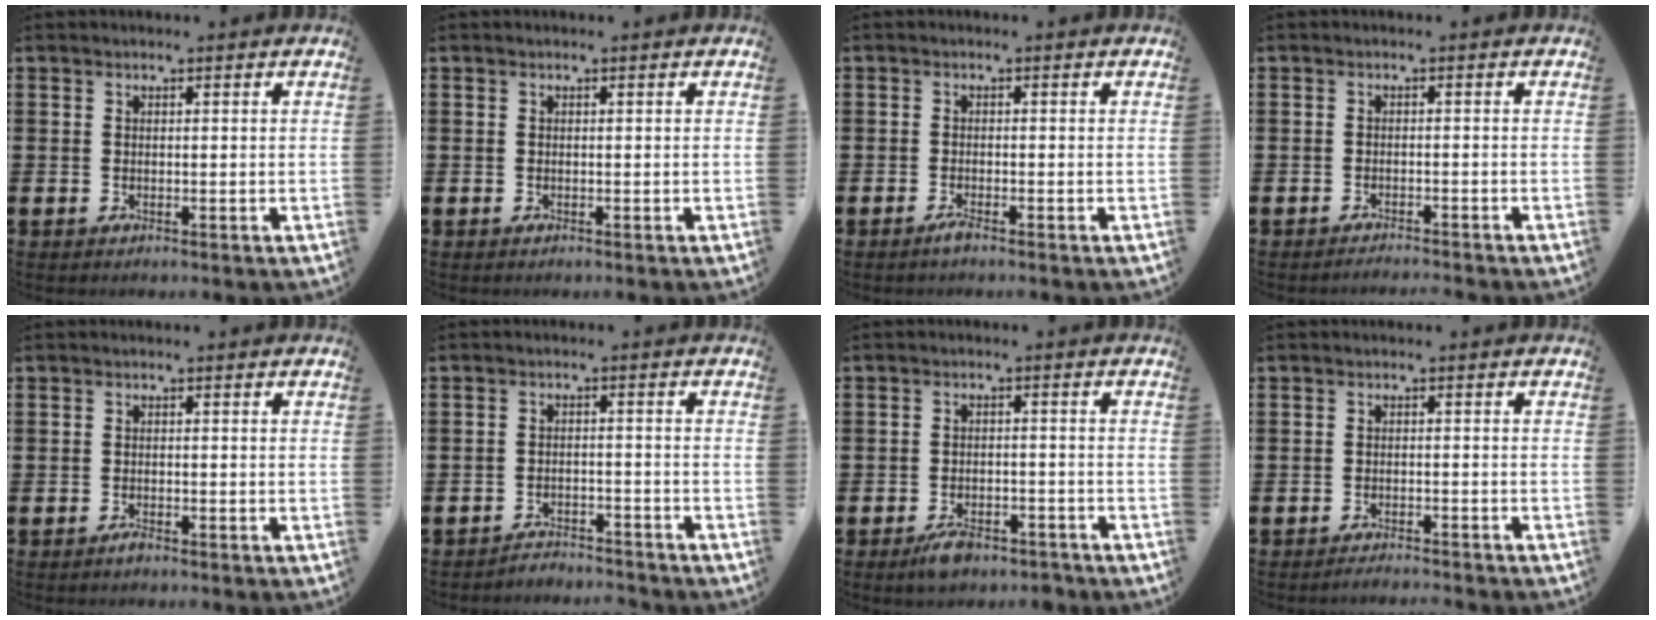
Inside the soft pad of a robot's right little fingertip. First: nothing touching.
{"total": 0.0}
{"total": 1.1, "force": [-0.8, 0.1, 0.7], "torque": [-0.013, -0.002, -0.014]}
{"total": 1.1, "force": [-1.1, -0.2, 0.1], "torque": [-0.002, 0.001, -0.022]}
{"total": 0.9, "force": [-0.7, 0.2, 0.5], "torque": [-0.010, -0.003, -0.013]}
{"total": 2.5, "force": [-2.5, 0.0, -0.3], "torque": [-0.003, 0.004, -0.055]}
{"total": 3.0, "force": [-2.3, 1.2, 1.4], "torque": [-0.026, 0.010, -0.045]}
{"total": 1.3, "force": [-1.3, -0.2, 0.1], "torque": [-0.004, 0.002, -0.027]}